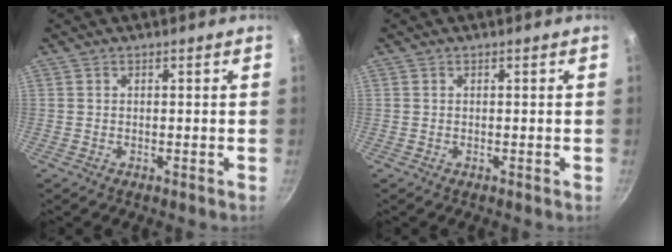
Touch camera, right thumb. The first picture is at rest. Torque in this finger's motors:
{"motor_torque": [0.00, 0.00, 0.00, 0.00, 0.00]}